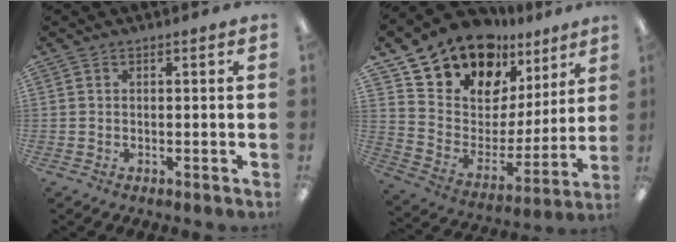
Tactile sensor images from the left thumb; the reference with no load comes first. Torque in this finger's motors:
{"motor_torque": [2.10, 2.18, 1.33, -1.44, 0.24]}